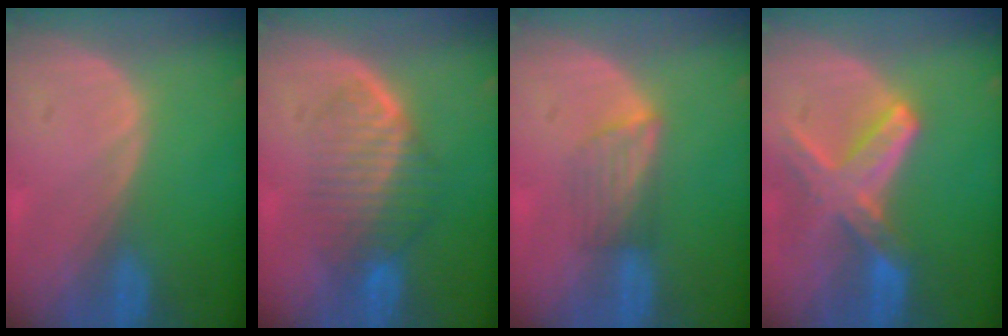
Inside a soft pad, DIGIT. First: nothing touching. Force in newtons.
{"total": 6.7, "press": 6.4, "slide": 2.0}
{"total": 3.7, "press": 3.5, "slide": 1.3}
{"total": 8.2, "press": 7.2, "slide": 3.9}